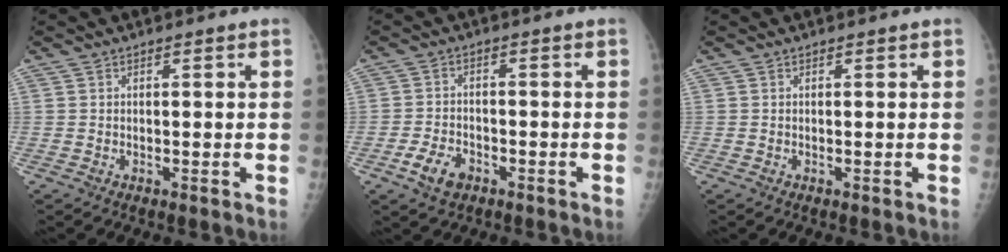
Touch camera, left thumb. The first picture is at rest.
{"total": 5.2, "force": [-2.8, 3.4, 2.9], "torque": [-0.051, 0.012, -0.048]}
{"total": 0.0}